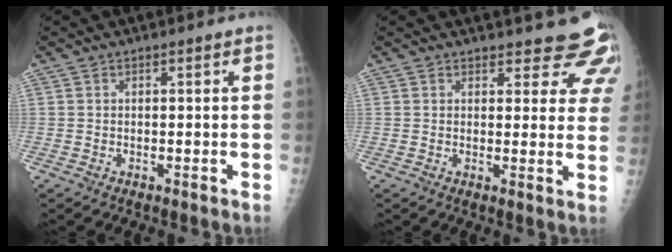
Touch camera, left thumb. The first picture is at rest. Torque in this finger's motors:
{"motor_torque": [0.01, 0.20, -0.04, -0.10, 0.04]}